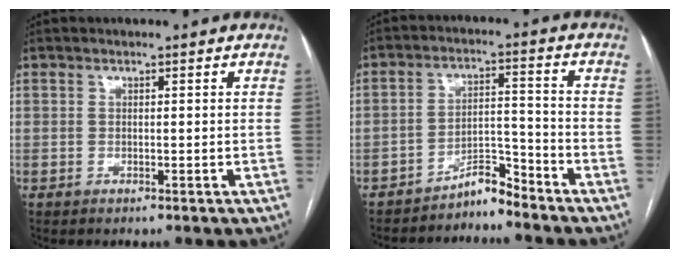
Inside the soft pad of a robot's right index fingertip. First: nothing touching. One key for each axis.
{"total": 4.3, "fx": -4.2, "fy": 0.8, "fz": 0.8, "tx": -0.001, "ty": 0.012, "tz": -0.073}